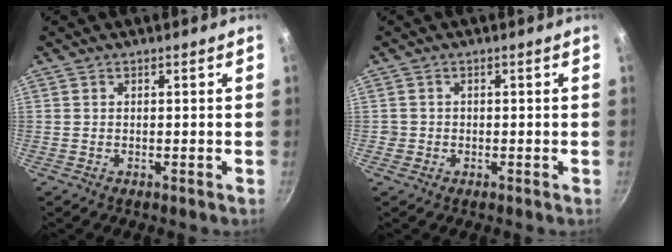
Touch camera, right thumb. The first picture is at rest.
{"total": 1.5, "force": [-0.3, 1.4, 0.2], "torque": [0.002, 0.006, -0.003]}